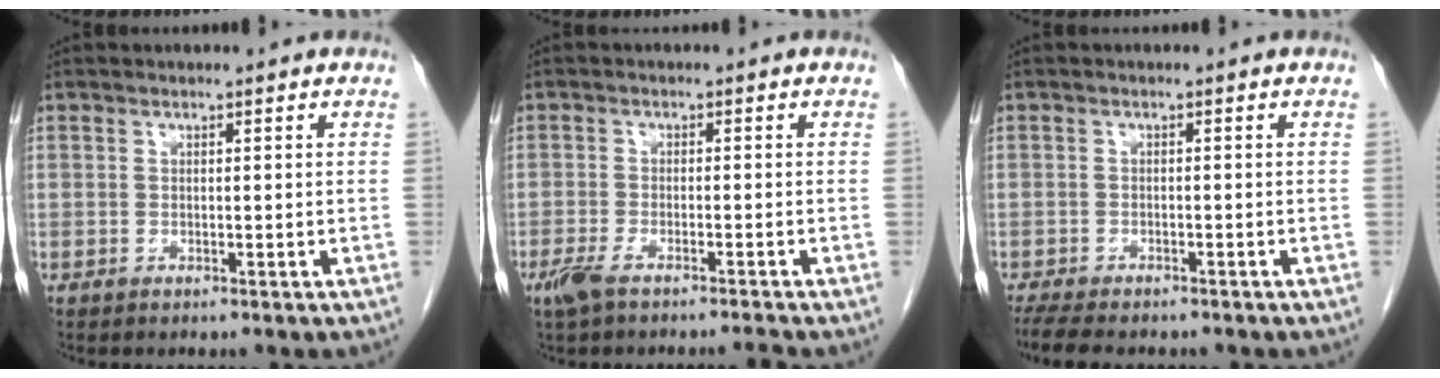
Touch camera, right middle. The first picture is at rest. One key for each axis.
{"total": 4.2, "fx": -3.4, "fy": 0.1, "fz": 2.5, "tx": -0.049, "ty": -0.008, "tz": -0.063}
{"total": 8.3, "fx": -7.0, "fy": 2.2, "fz": 3.9, "tx": -0.063, "ty": -0.009, "tz": -0.104}